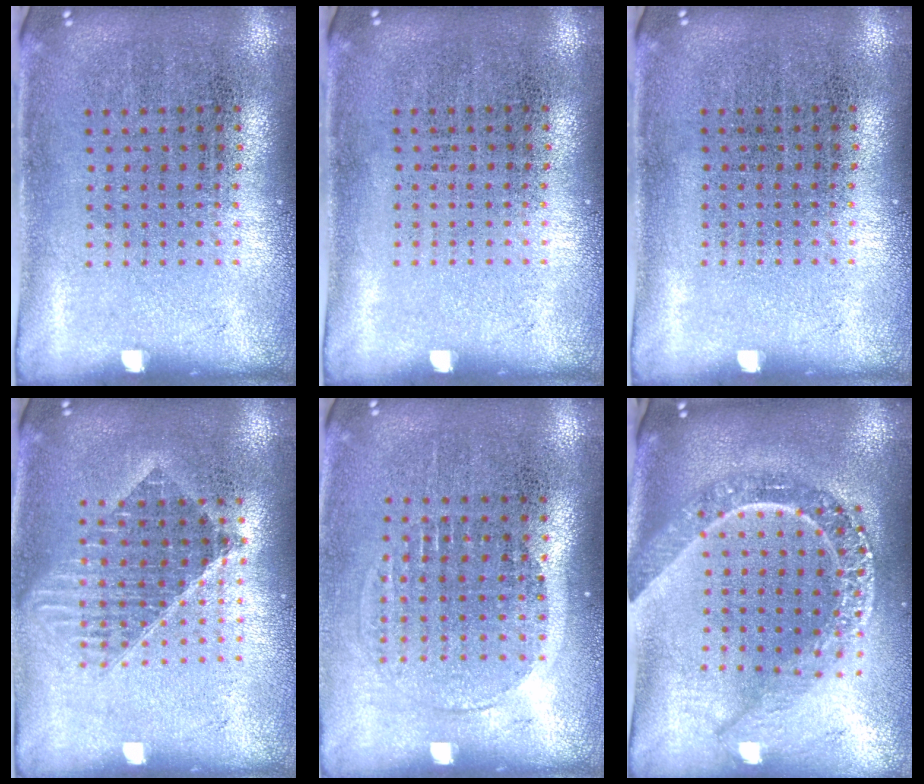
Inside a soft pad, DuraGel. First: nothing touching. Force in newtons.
{"total": 0.0}
{"total": 0.0}
{"total": 1.5, "press": 1.3, "slide": 0.8}
{"total": 1.4, "press": 1.2, "slide": 0.7}
{"total": 2.4, "press": 2.0, "slide": 1.3}